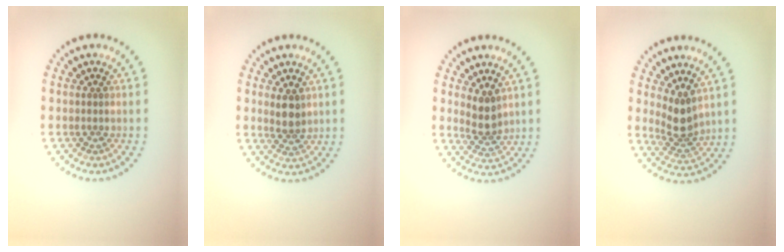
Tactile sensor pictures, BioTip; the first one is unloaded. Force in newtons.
{"total": 2.1, "press": 1.9, "slide": 1.0}
{"total": 2.5, "press": 1.8, "slide": 1.7}
{"total": 3.0, "press": 2.1, "slide": 2.1}